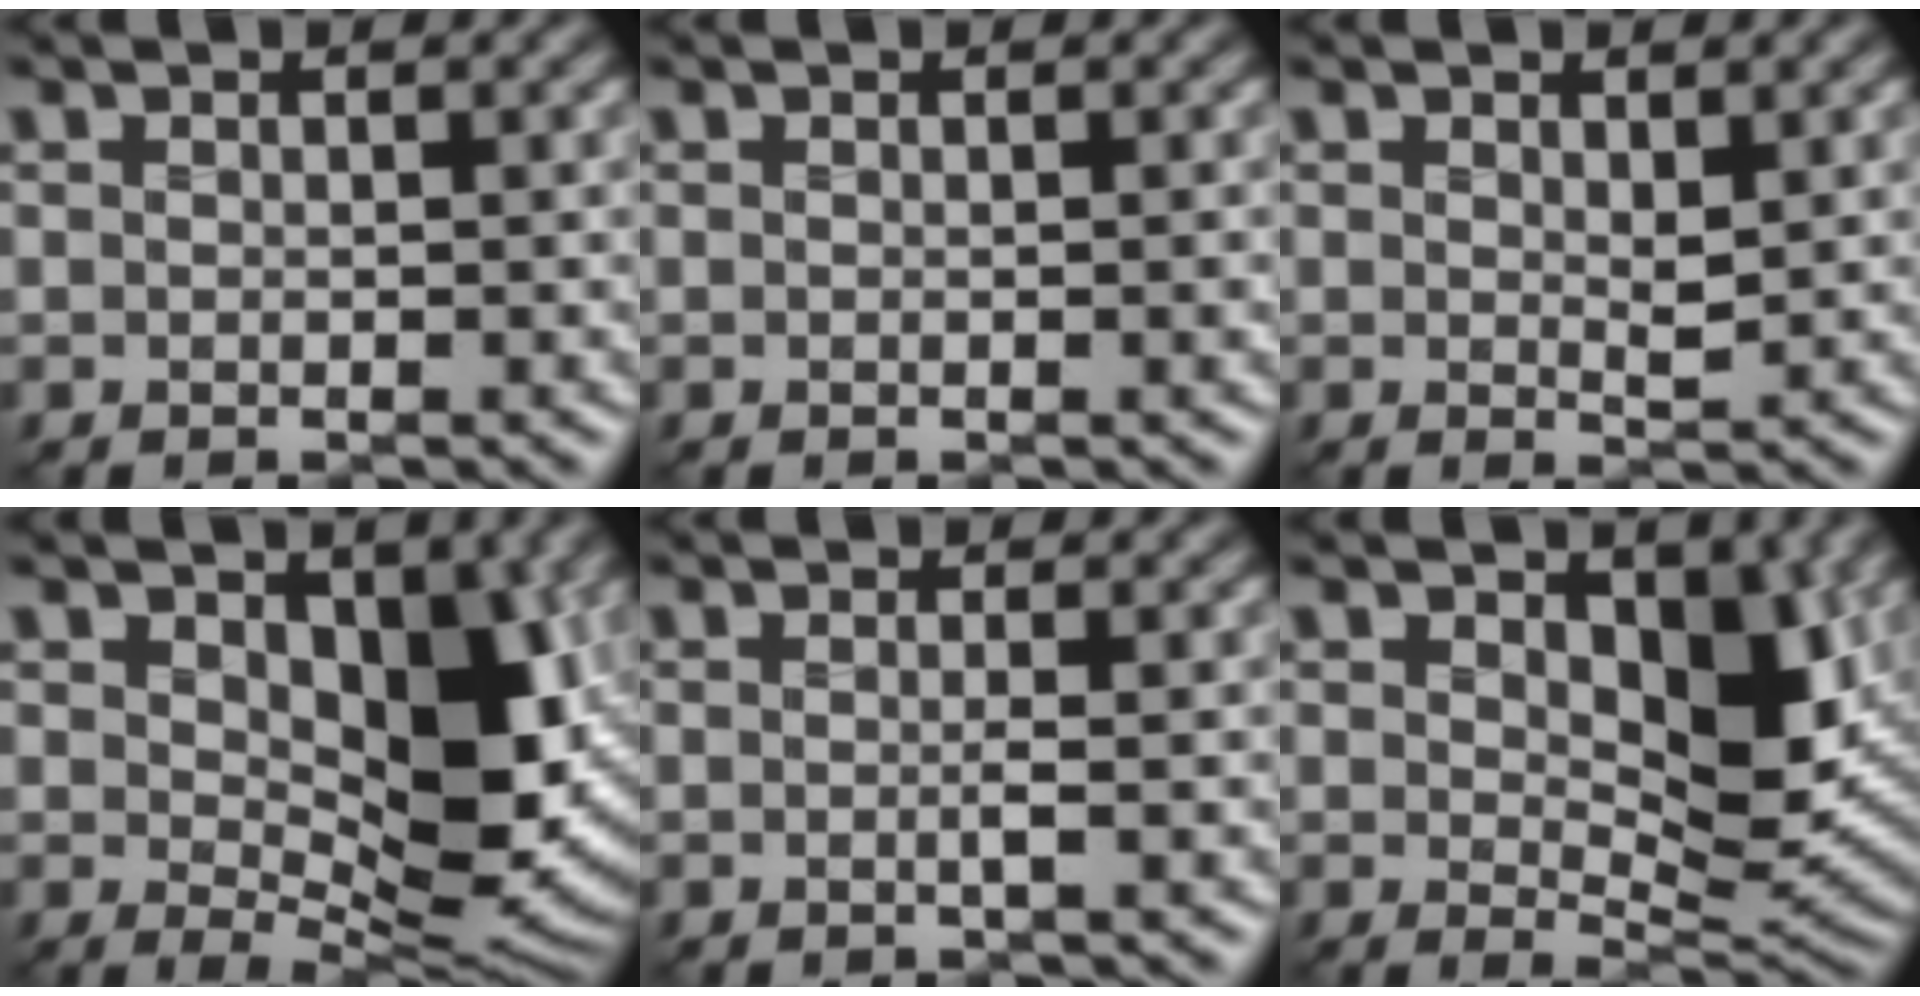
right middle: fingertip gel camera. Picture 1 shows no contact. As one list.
[{"total": 0.0}, {"total": 1.3, "force": [0.6, 0.5, 1.1], "torque": [-0.021, -0.006, 0.009]}, {"total": 8.8, "force": [1.6, 4.7, 7.3], "torque": [-0.118, -0.018, 0.026]}, {"total": 0.8, "force": [-0.5, -0.2, 0.6], "torque": [-0.017, -0.002, -0.013]}, {"total": 6.9, "force": [1.9, 3.7, 5.5], "torque": [-0.084, -0.018, 0.026]}]